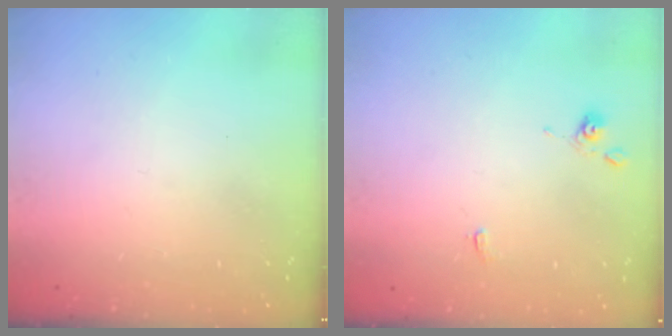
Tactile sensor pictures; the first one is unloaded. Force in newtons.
{"total": 0.7, "press": 0.5, "slide": 0.4}